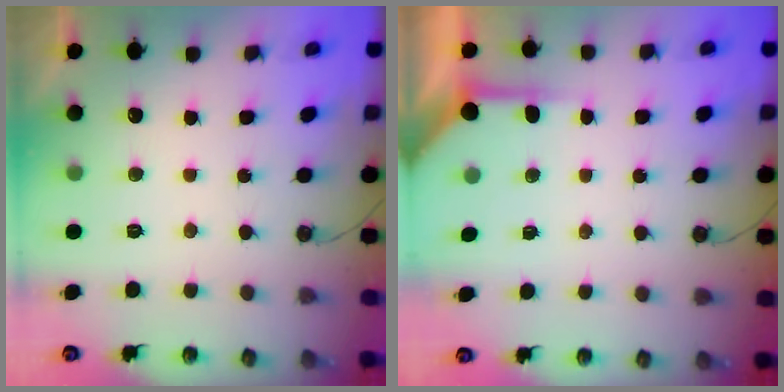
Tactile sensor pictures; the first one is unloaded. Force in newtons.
{"total": 4.7, "press": 4.6, "slide": 0.2}